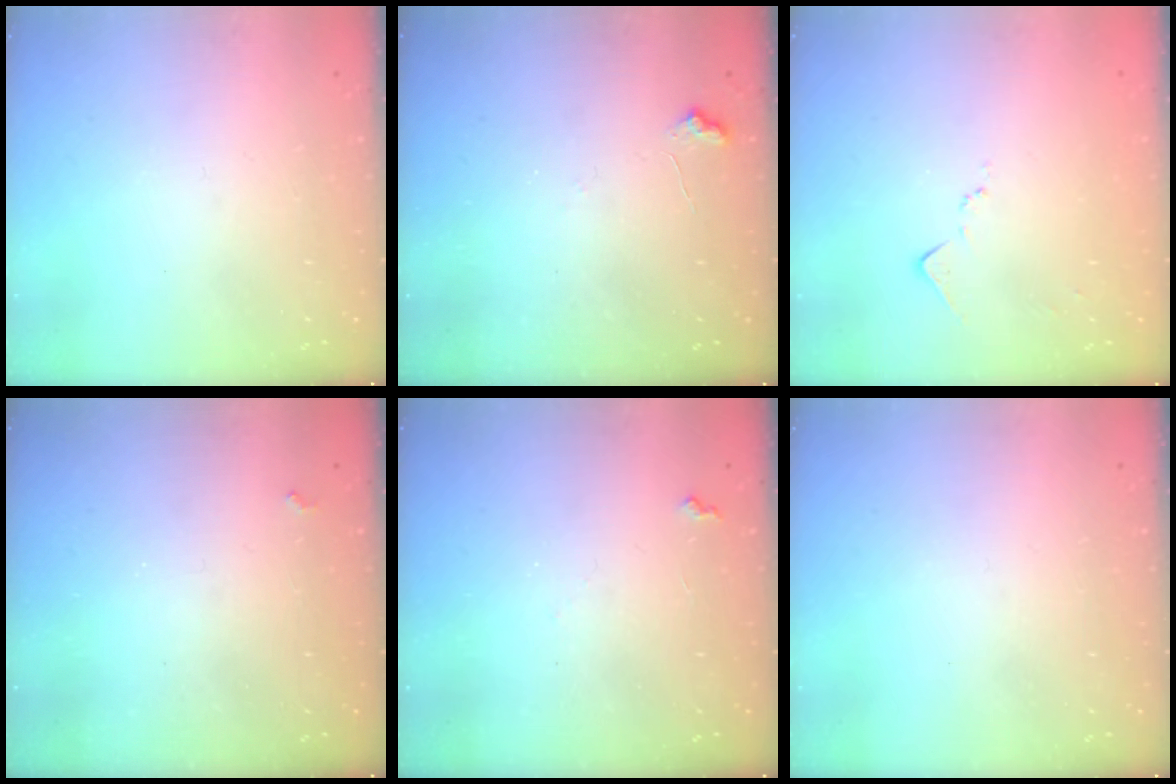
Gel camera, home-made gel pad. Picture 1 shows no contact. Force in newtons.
{"total": 6.9, "press": 6.9, "slide": 0.7}
{"total": 6.6, "press": 6.6, "slide": 0.7}
{"total": 3.7, "press": 3.6, "slide": 0.7}
{"total": 5.0, "press": 5.0, "slide": 0.7}
{"total": 0.0}